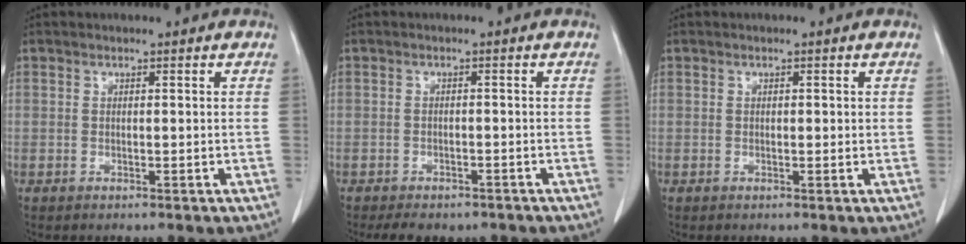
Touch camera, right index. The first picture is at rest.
{"total": 6.2, "force": [-4.9, 3.0, 2.2], "torque": [-0.026, 0.003, -0.059]}
{"total": 0.7, "force": [0.1, 0.3, 0.6], "torque": [-0.006, 0.001, 0.003]}